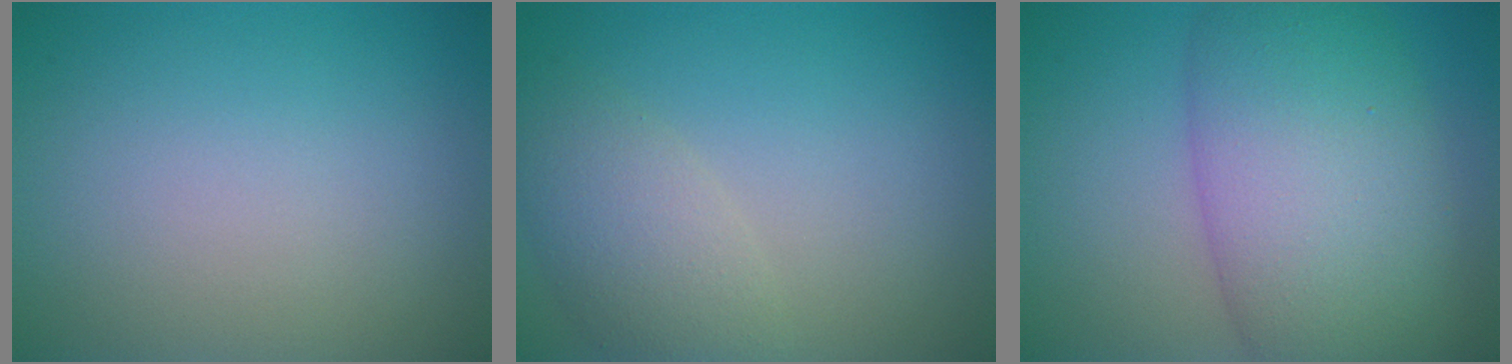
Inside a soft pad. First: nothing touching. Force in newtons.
{"total": 3.8, "press": 3.8, "slide": 0.4}
{"total": 10.3, "press": 10.3, "slide": 0.3}